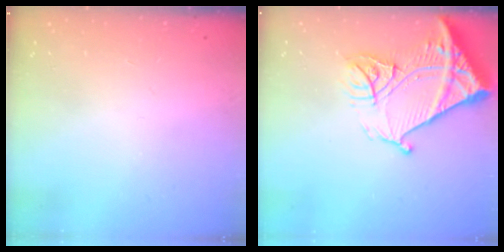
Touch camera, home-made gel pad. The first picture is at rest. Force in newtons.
{"total": 19.3, "press": 19.2, "slide": 2.2}